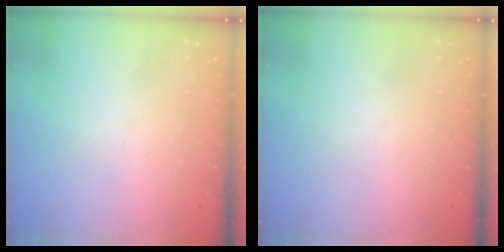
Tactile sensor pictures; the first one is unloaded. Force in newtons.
{"total": 0.0}